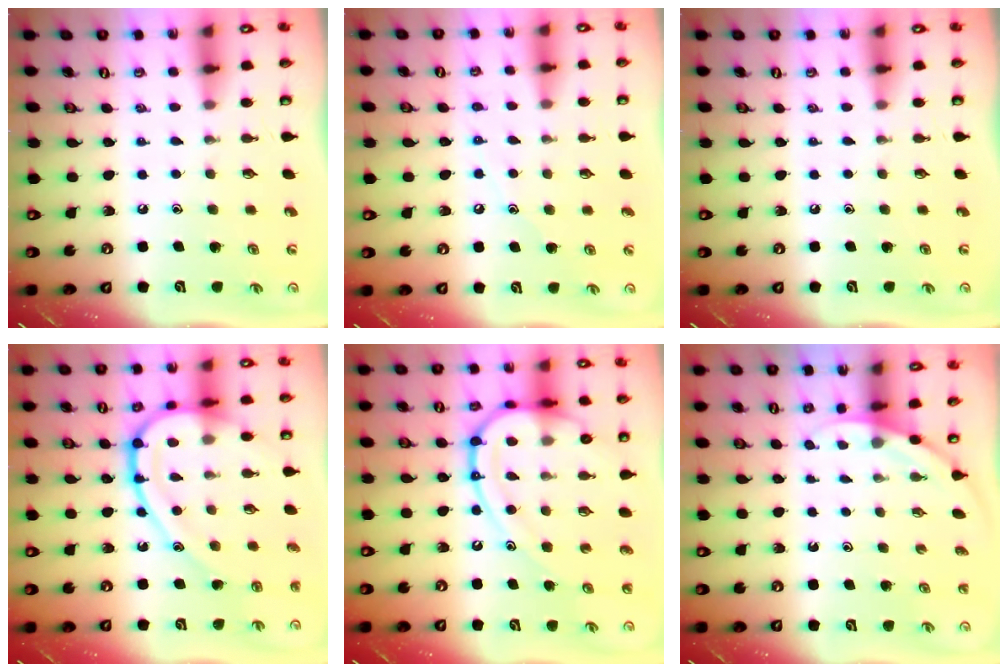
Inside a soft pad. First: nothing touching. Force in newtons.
{"total": 6.2, "press": 6.2, "slide": 0.7}
{"total": 0.0}
{"total": 17.9, "press": 17.9, "slide": 1.0}
{"total": 15.9, "press": 15.9, "slide": 1.1}
{"total": 3.2, "press": 3.2, "slide": 0.2}